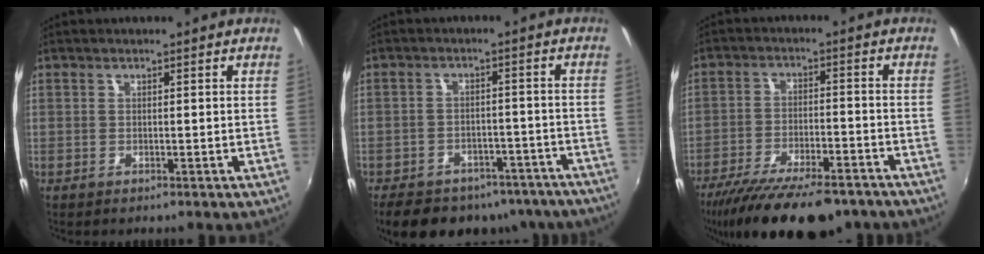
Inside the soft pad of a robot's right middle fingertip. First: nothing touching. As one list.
[{"total": 20.4, "force": [-16.1, 9.8, 7.8], "torque": [-0.165, 0.008, -0.191]}, {"total": 20.0, "force": [-15.7, 6.1, 10.8], "torque": [-0.210, -0.045, -0.236]}]